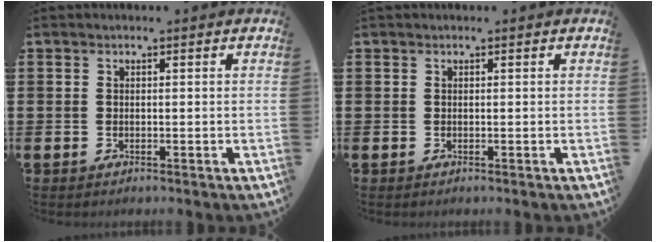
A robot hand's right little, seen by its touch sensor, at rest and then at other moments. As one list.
[{"total": 0.0}]